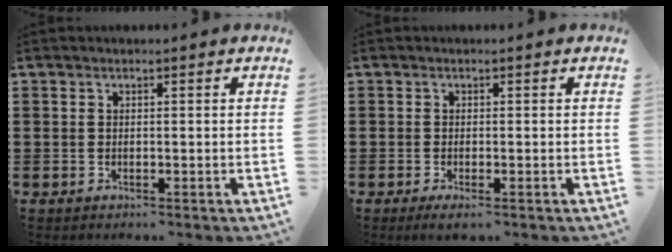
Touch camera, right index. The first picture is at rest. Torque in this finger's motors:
{"motor_torque": [0.32, 0.38, 0.05, 0.02]}